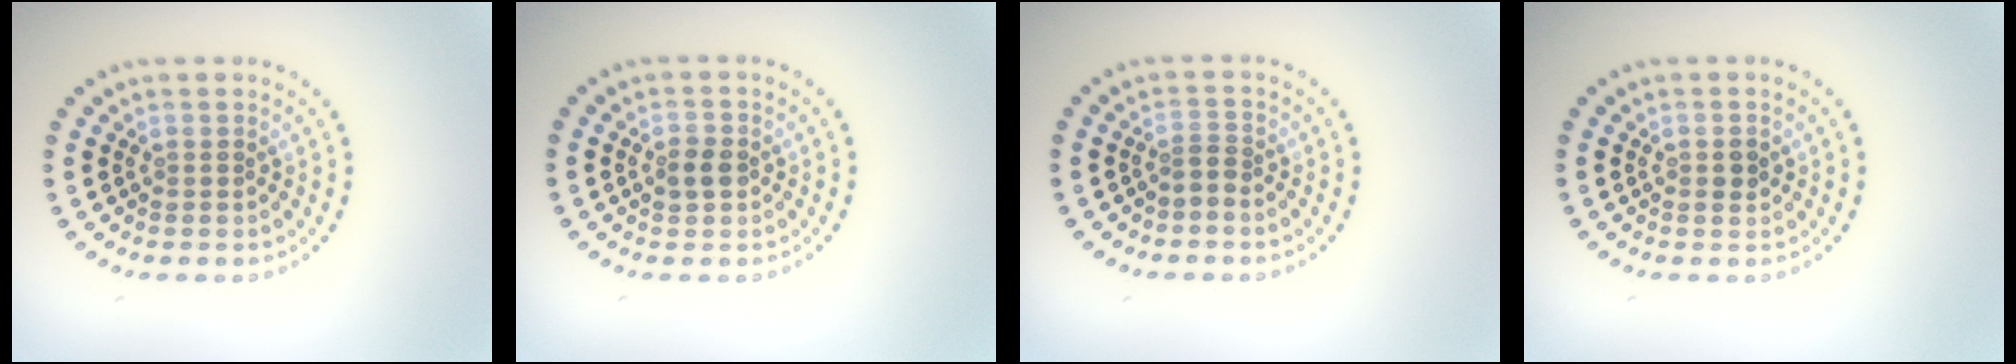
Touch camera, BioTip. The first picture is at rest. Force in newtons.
{"total": 1.8, "press": 1.7, "slide": 0.2}
{"total": 1.1, "press": 0.7, "slide": 0.9}
{"total": 1.0, "press": 1.0, "slide": 0.1}